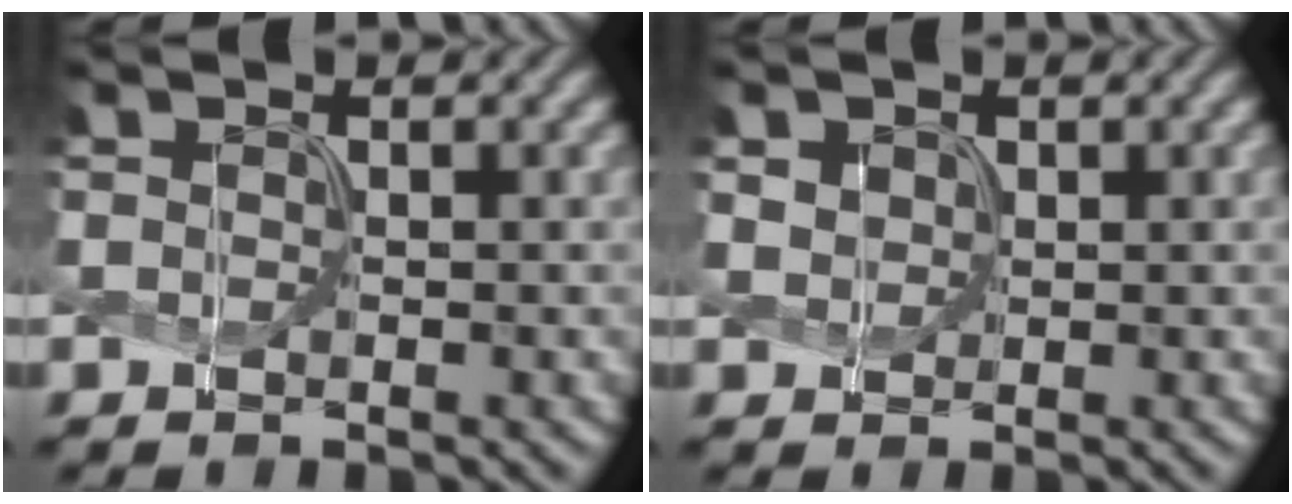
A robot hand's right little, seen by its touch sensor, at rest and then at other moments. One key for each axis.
{"total": 2.3, "fx": 1.3, "fy": 1.6, "fz": 0.9, "tx": -0.034, "ty": 0.004, "tz": 0.030}